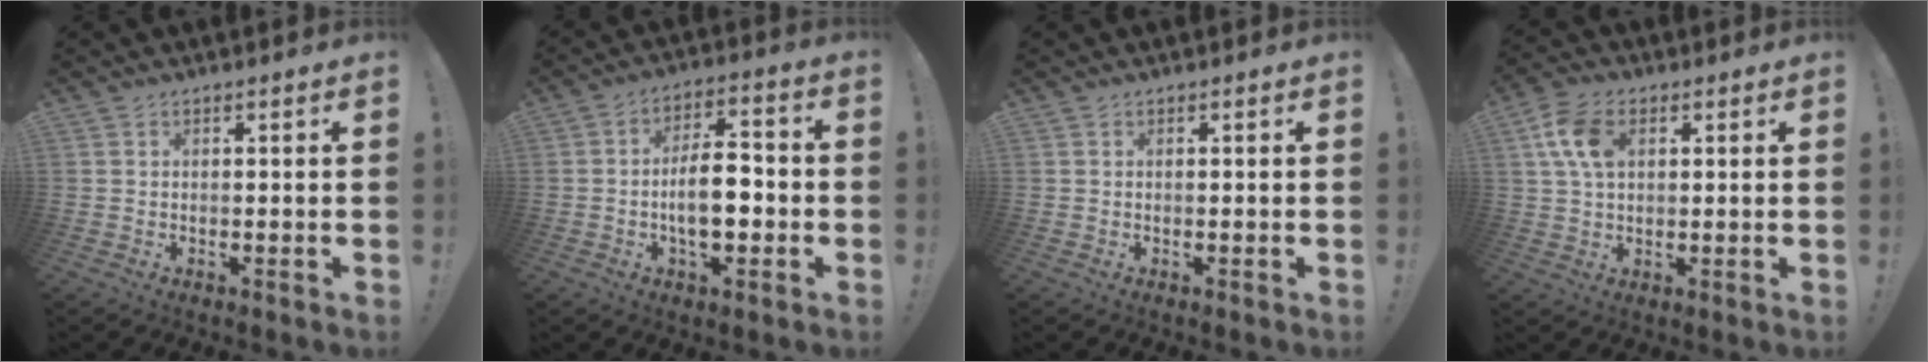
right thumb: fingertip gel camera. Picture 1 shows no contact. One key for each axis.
{"total": 11.4, "fx": -2.6, "fy": 5.6, "fz": 9.6, "tx": -0.160, "ty": 0.007, "tz": -0.050}
{"total": 0.0}
{"total": 10.1, "fx": 2.8, "fy": 6.7, "fz": 7.0, "tx": -0.143, "ty": 0.007, "tz": 0.053}